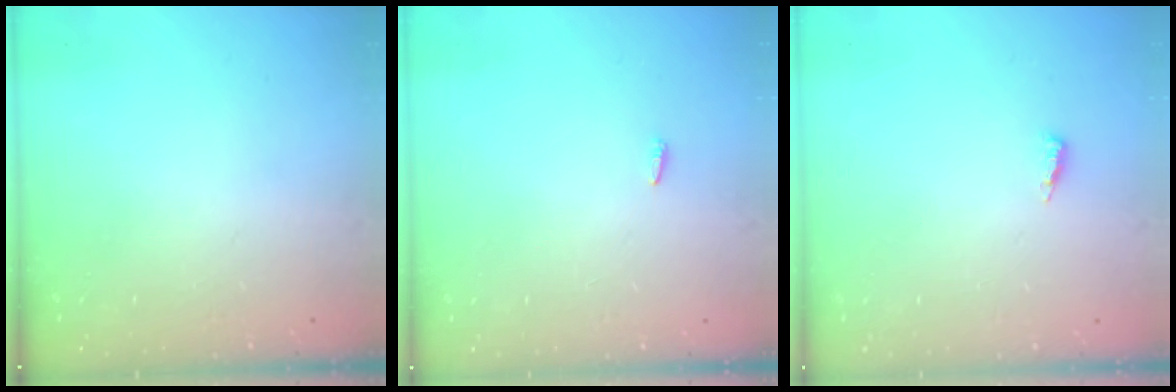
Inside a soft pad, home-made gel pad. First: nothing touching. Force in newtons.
{"total": 2.1, "press": 1.9, "slide": 0.7}
{"total": 4.2, "press": 4.2, "slide": 0.6}